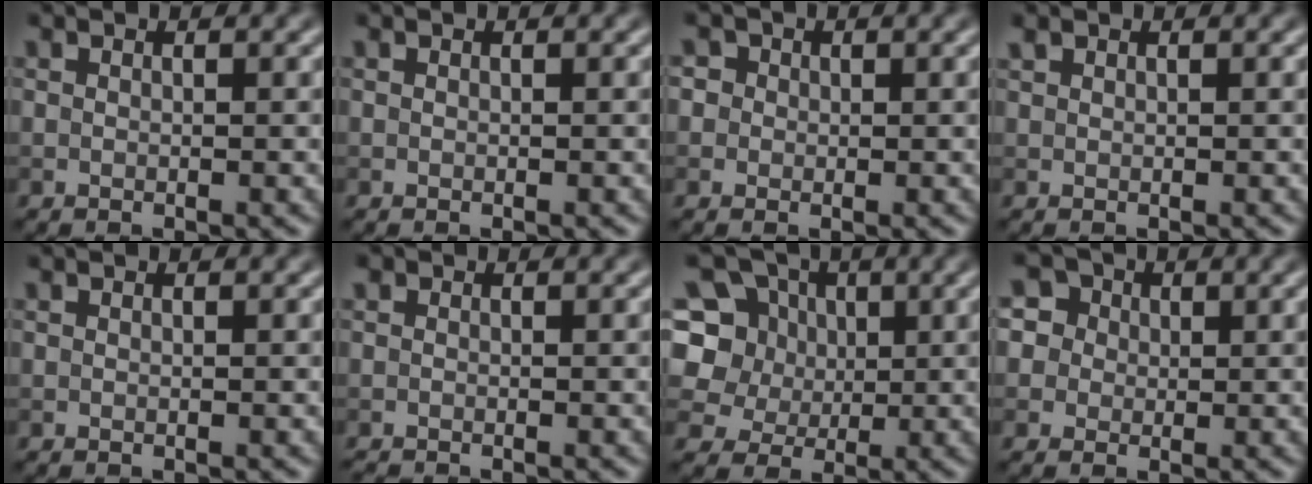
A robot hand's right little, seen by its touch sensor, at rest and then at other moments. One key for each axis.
{"total": 0.0}
{"total": 2.4, "fx": 1.0, "fy": 2.0, "fz": 0.9, "tx": 0.002, "ty": 0.013, "tz": -0.003}
{"total": 0.5, "fx": 0.5, "fy": 0.2, "fz": 0.1, "tx": 0.000, "ty": 0.002, "tz": 0.013}
{"total": 0.0}
{"total": 0.8, "fx": -0.8, "fy": 0.2, "fz": 0.0, "tx": 0.002, "ty": -0.003, "tz": -0.016}
{"total": 9.2, "fx": 3.2, "fy": 7.5, "fz": 4.2, "tx": -0.083, "ty": 0.024, "tz": 0.037}
{"total": 5.1, "fx": 2.1, "fy": 4.2, "fz": 1.8, "tx": -0.024, "ty": 0.028, "tz": 0.013}